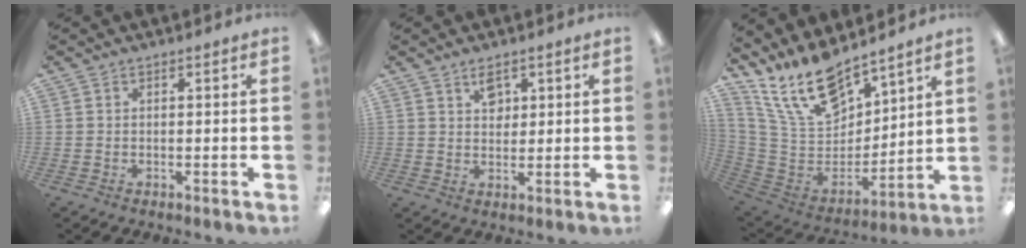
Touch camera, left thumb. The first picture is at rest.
{"total": 4.2, "force": [2.8, 2.6, 1.8], "torque": [-0.010, -0.012, 0.045]}
{"total": 18.3, "force": [14.5, 7.9, 7.9], "torque": [-0.168, -0.088, 0.268]}